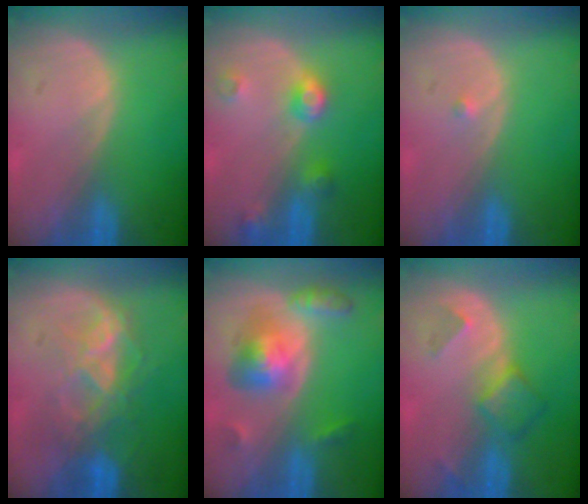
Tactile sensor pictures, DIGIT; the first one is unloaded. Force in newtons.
{"total": 4.6, "press": 4.1, "slide": 2.0}
{"total": 0.5, "press": 0.4, "slide": 0.3}
{"total": 6.8, "press": 6.7, "slide": 1.5}
{"total": 6.5, "press": 6.5, "slide": 0.4}
{"total": 4.9, "press": 4.3, "slide": 2.3}